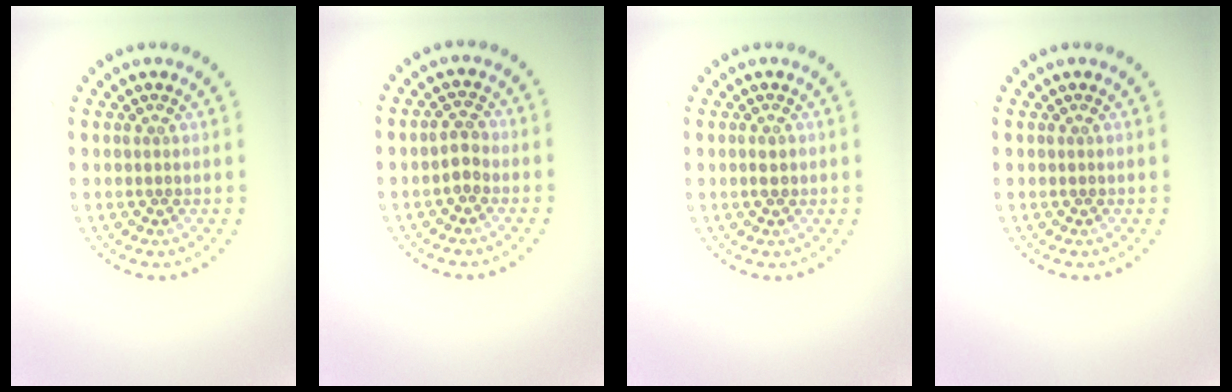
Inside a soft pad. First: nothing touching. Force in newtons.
{"total": 1.6, "press": 1.5, "slide": 0.5}
{"total": 1.1, "press": 1.0, "slide": 0.3}
{"total": 0.0}